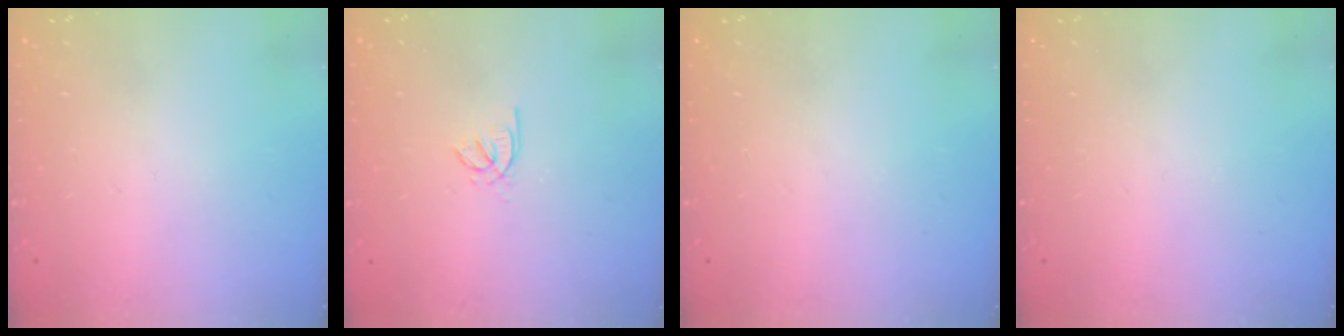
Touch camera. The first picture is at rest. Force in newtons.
{"total": 1.8, "press": 1.8, "slide": 0.5}
{"total": 0.0}
{"total": 0.0}